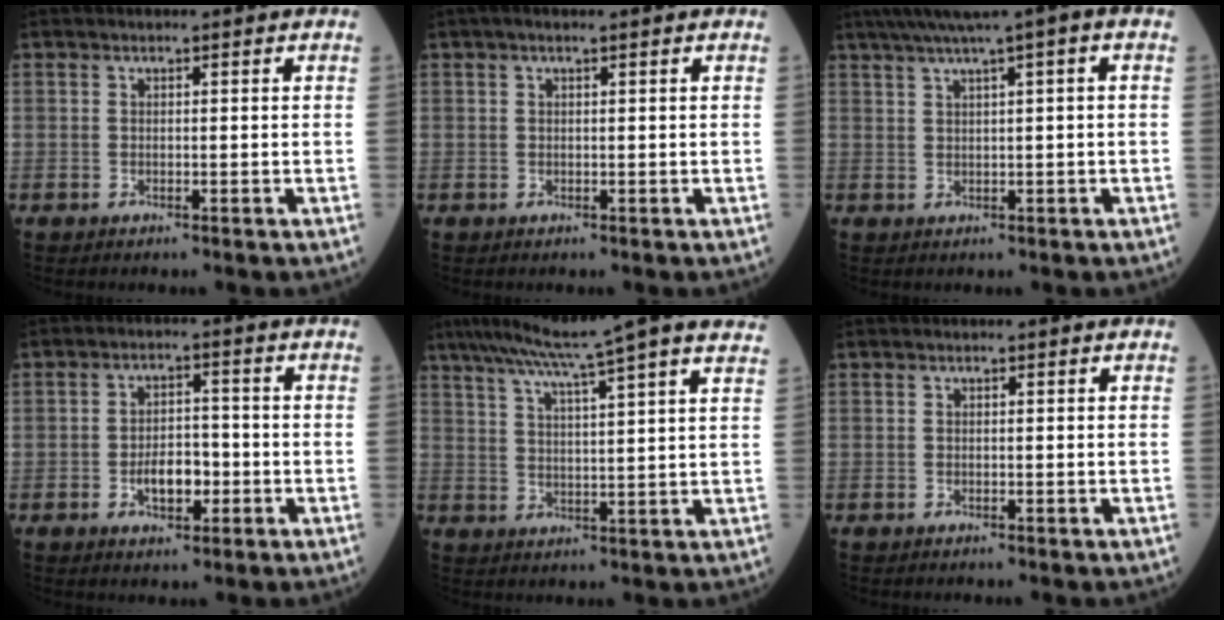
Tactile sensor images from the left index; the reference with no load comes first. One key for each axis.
{"total": 1.8, "fx": 1.1, "fy": 0.2, "fz": 1.4, "tx": -0.024, "ty": 0.019, "tz": 0.016}
{"total": 6.8, "fx": 3.6, "fy": -0.2, "fz": 5.7, "tx": -0.094, "ty": 0.031, "tz": 0.059}
{"total": 5.2, "fx": -1.7, "fy": 2.7, "fz": 4.1, "tx": -0.073, "ty": 0.007, "tz": -0.027}
{"total": 17.1, "fx": 14.4, "fy": -1.5, "fz": 9.2, "tx": -0.157, "ty": 0.004, "tz": 0.189}
{"total": 0.0}